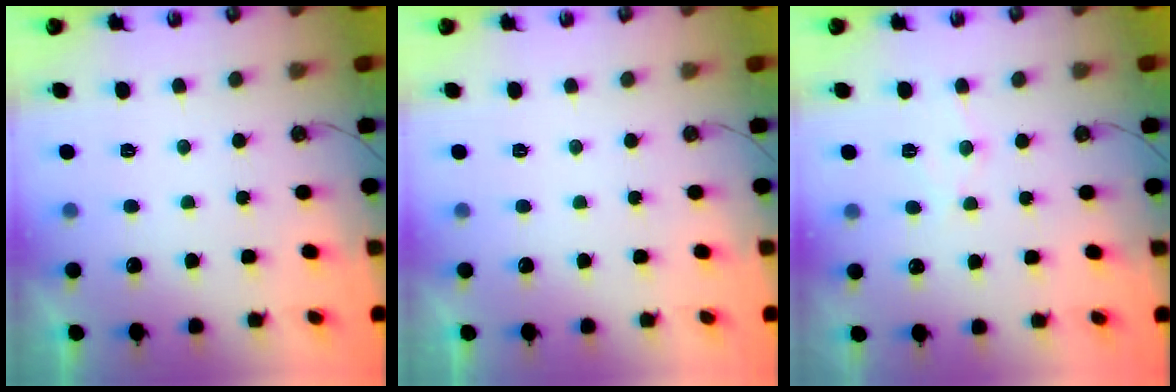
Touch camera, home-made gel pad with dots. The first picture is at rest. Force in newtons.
{"total": 0.0}
{"total": 6.4, "press": 6.4, "slide": 0.4}